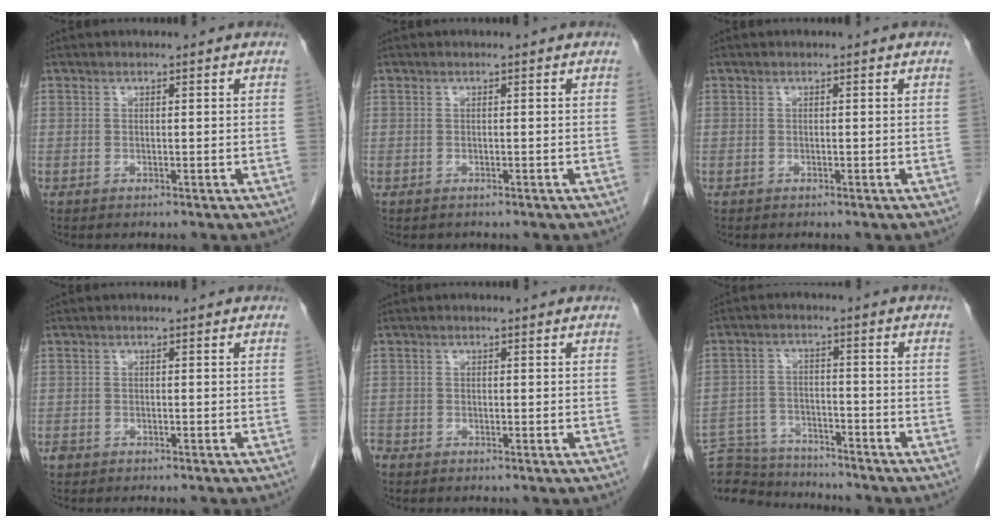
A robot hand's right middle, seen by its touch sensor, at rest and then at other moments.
{"total": 0.0}
{"total": 0.0}
{"total": 2.0, "force": [-1.7, 0.7, 0.7], "torque": [-0.009, -0.001, -0.022]}
{"total": 1.3, "force": [-1.2, 0.5, 0.2], "torque": [-0.010, -0.001, -0.023]}
{"total": 14.0, "force": [-13.3, 3.0, 2.9], "torque": [-0.063, 0.014, -0.204]}